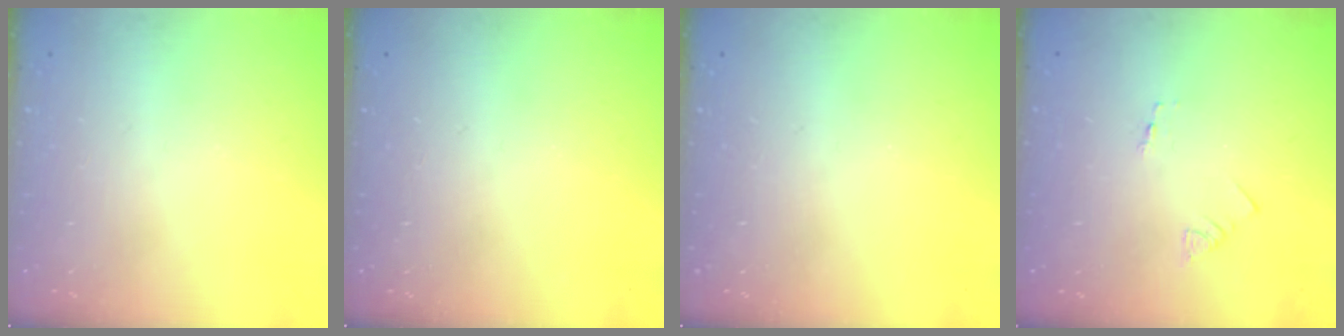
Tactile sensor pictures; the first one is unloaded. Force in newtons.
{"total": 0.0}
{"total": 0.0}
{"total": 1.3, "press": 1.2, "slide": 0.1}